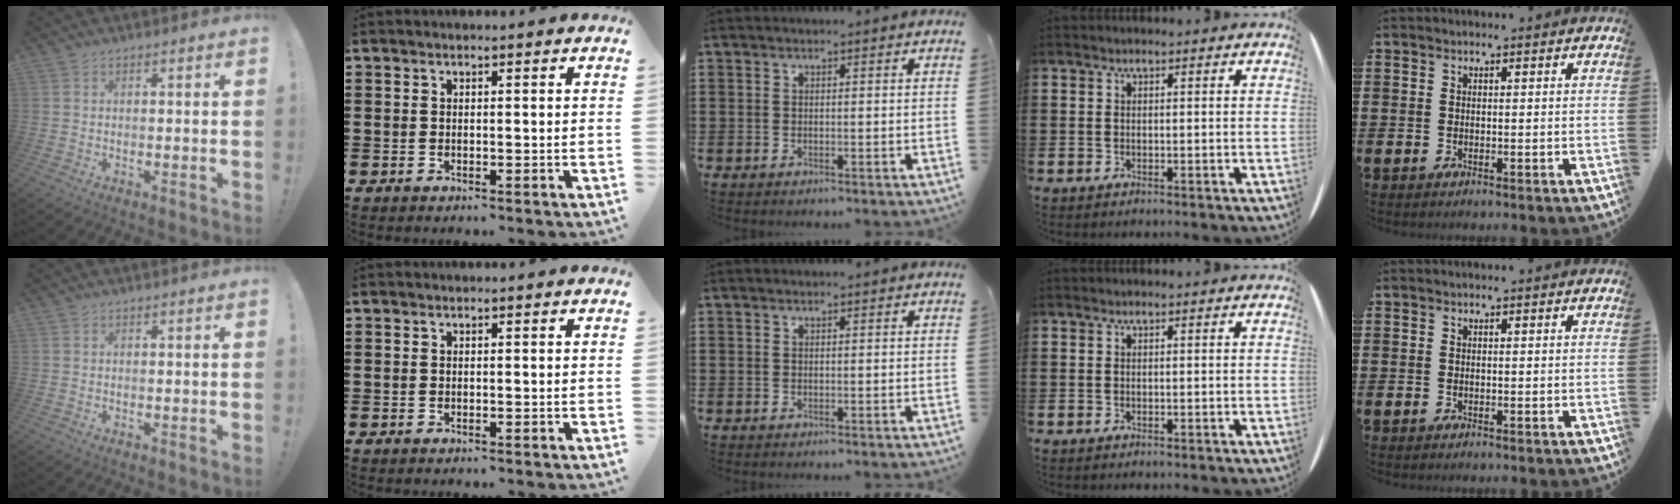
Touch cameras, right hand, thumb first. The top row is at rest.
{}